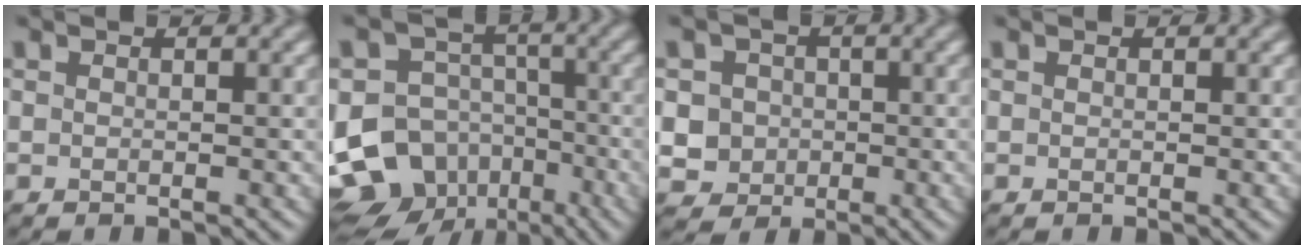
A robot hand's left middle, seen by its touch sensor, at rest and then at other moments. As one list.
[{"total": 14.6, "force": [-7.3, 11.6, 5.1], "torque": [-0.115, -0.026, -0.132]}, {"total": 4.4, "force": [0.0, 4.1, 1.4], "torque": [-0.013, 0.011, -0.008]}, {"total": 0.0}]